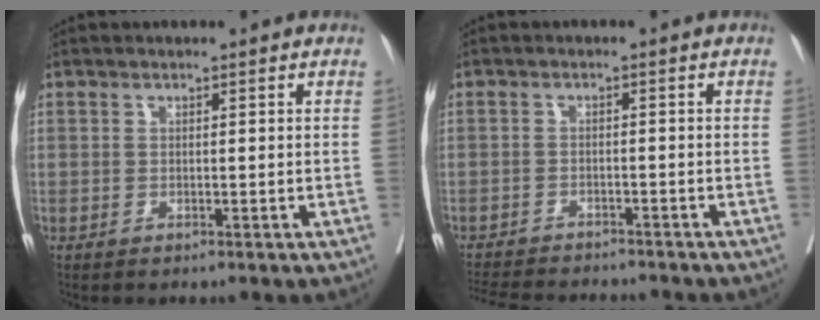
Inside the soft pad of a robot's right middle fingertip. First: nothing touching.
{"total": 13.1, "force": [-12.1, 2.2, 4.7], "torque": [-0.096, -0.013, -0.167]}